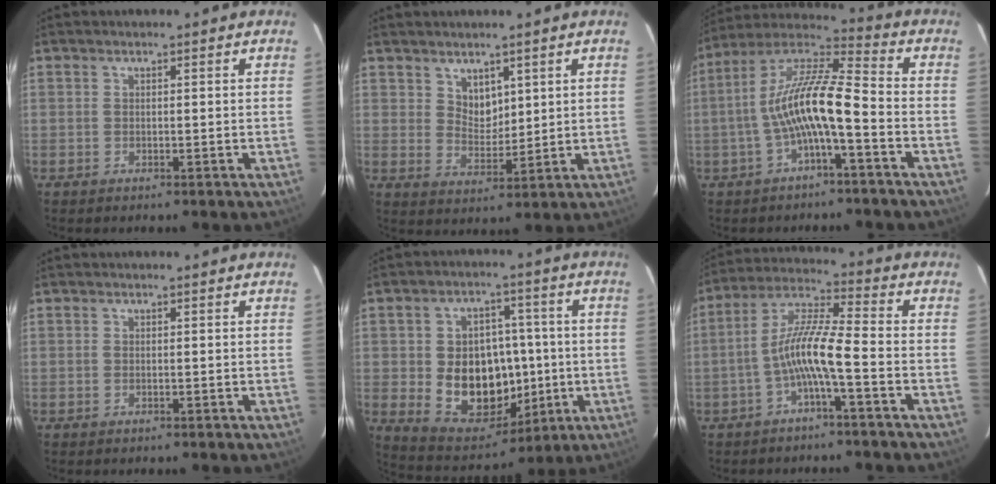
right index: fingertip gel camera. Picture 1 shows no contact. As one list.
[{"total": 4.6, "force": [2.9, 3.1, 1.9], "torque": [-0.023, 0.000, 0.058]}, {"total": 12.6, "force": [-3.3, 2.2, 11.9], "torque": [-0.238, 0.016, -0.064]}, {"total": 0.0}, {"total": 15.9, "force": [-1.6, 12.3, 9.9], "torque": [-0.202, 0.010, 0.002]}, {"total": 8.5, "force": [-3.2, 0.4, 7.9], "torque": [-0.178, 0.017, -0.063]}]